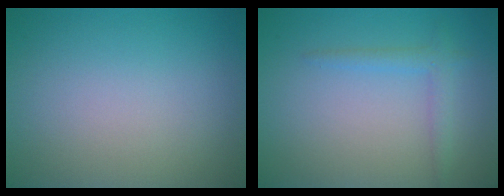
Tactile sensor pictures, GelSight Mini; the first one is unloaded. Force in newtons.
{"total": 1.7, "press": 1.7, "slide": 0.1}